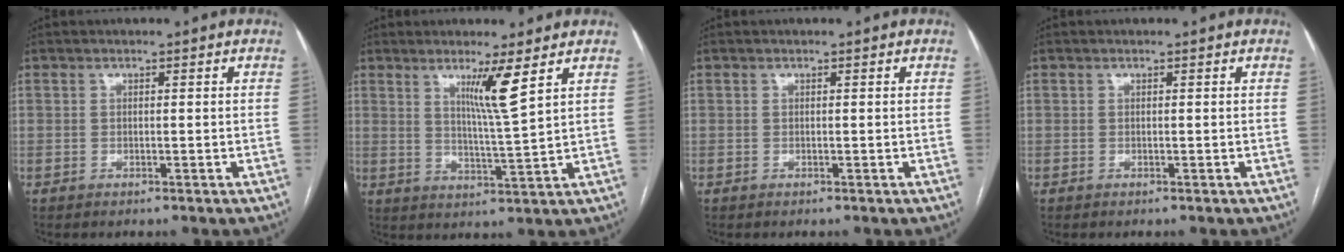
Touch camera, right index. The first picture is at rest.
{"total": 6.1, "force": [3.2, -1.4, 5.0], "torque": [-0.088, -0.019, 0.058]}
{"total": 0.0}
{"total": 0.0}